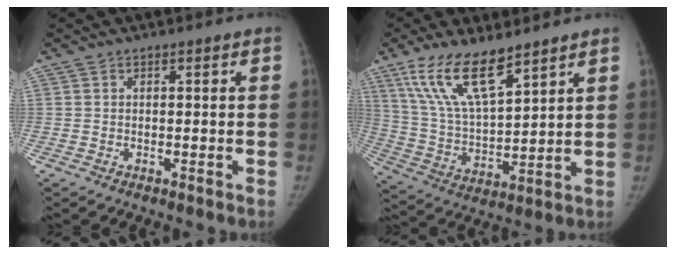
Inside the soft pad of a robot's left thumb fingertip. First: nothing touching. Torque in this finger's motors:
{"motor_torque": [0.11, 0.35, 1.42, -1.30, 0.14]}